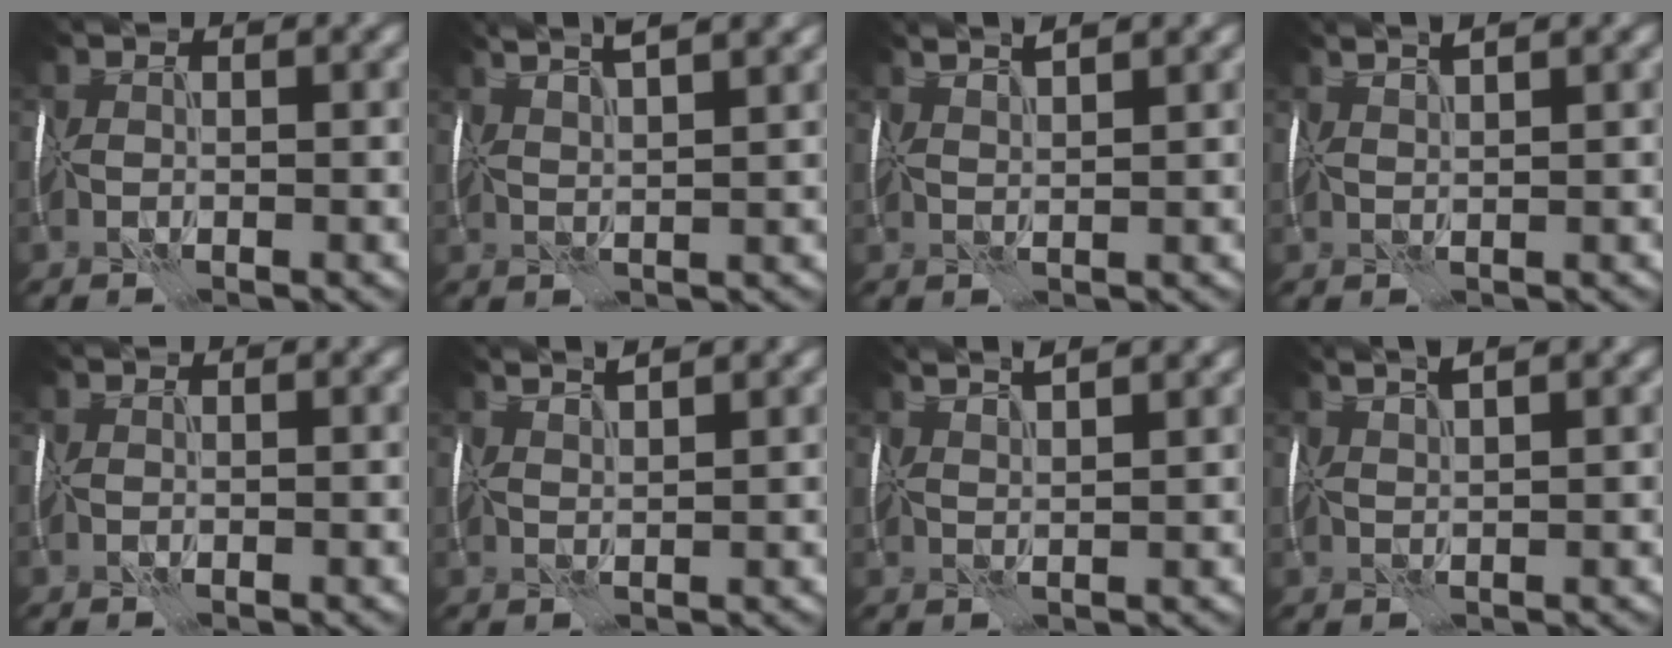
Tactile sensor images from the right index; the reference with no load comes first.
{"total": 6.7, "force": [4.9, 1.8, 4.2], "torque": [-0.044, 0.039, 0.058]}
{"total": 3.4, "force": [2.9, 0.4, 1.7], "torque": [-0.022, 0.021, 0.035]}
{"total": 2.4, "force": [2.0, 0.0, 1.3], "torque": [-0.018, 0.013, 0.036]}
{"total": 0.0}
{"total": 3.1, "force": [2.8, 0.2, 1.4], "torque": [-0.018, 0.020, 0.036]}
{"total": 4.7, "force": [3.7, 1.0, 2.6], "torque": [-0.028, 0.030, 0.042]}
{"total": 3.4, "force": [2.6, 0.4, 2.2], "torque": [-0.031, 0.022, 0.036]}